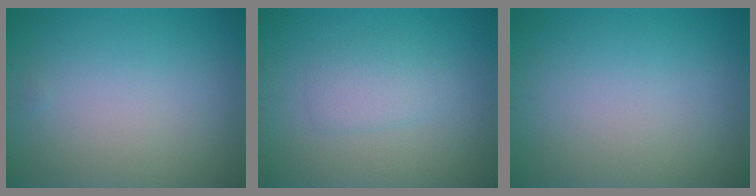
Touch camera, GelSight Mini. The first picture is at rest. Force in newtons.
{"total": 1.9, "press": 1.9, "slide": 0.1}
{"total": 0.0}